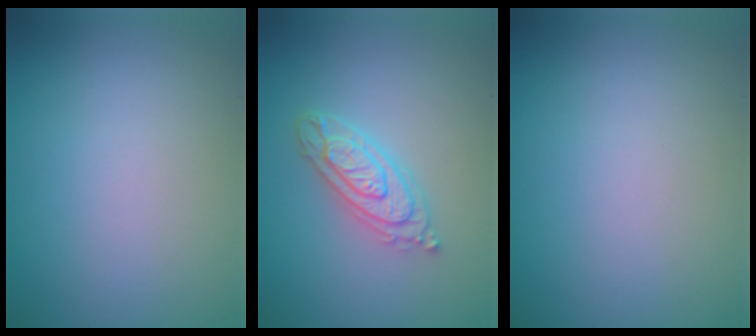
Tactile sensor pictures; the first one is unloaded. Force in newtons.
{"total": 3.7, "press": 3.7, "slide": 0.6}
{"total": 0.0}